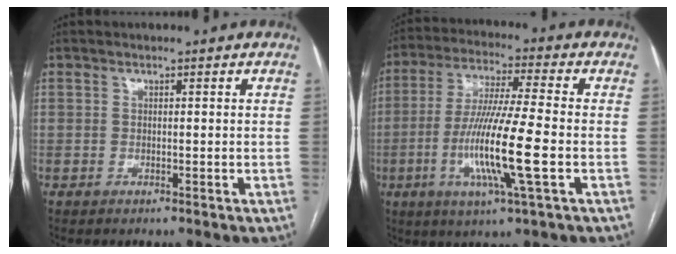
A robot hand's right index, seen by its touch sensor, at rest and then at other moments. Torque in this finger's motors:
{"motor_torque": [1.81, -0.33, 0.49, 0.13]}